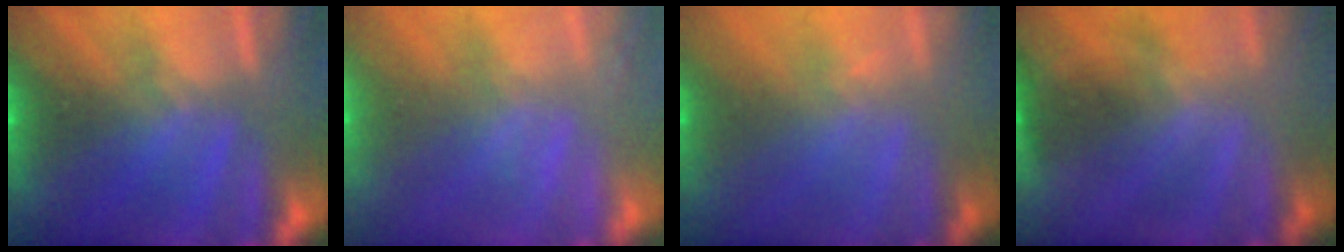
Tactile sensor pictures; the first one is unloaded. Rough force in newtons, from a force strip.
{"total": 2.0}
{"total": 1.5}
{"total": 2.3}